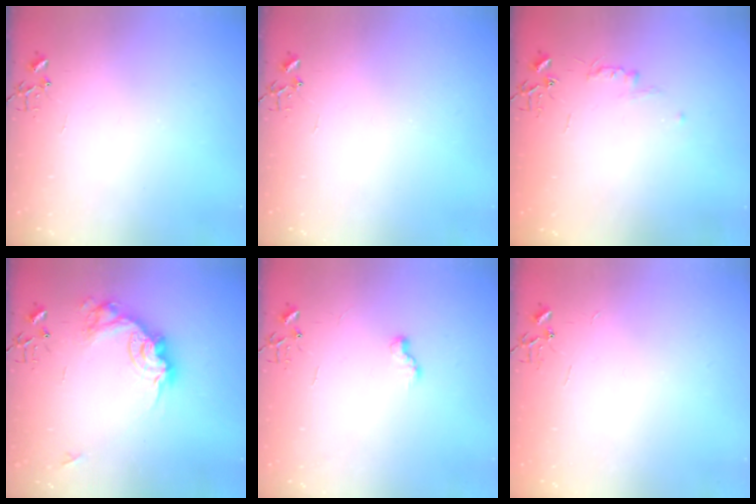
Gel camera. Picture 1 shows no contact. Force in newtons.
{"total": 0.0}
{"total": 4.8, "press": 4.7, "slide": 0.6}
{"total": 17.6, "press": 17.6, "slide": 1.0}
{"total": 6.4, "press": 6.3, "slide": 0.6}
{"total": 1.8, "press": 1.8, "slide": 0.2}